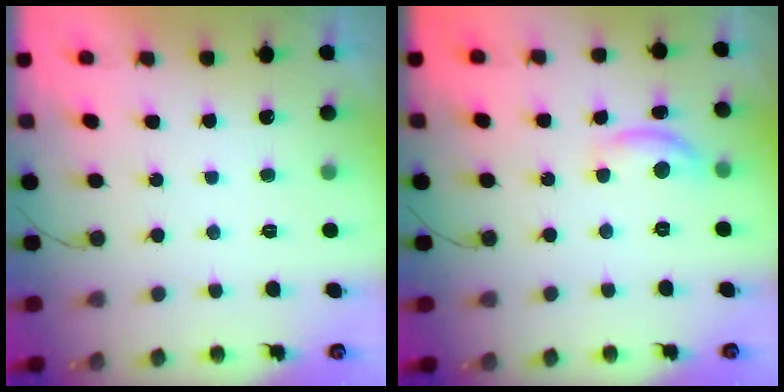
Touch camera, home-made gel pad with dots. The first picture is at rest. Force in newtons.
{"total": 8.5, "press": 8.4, "slide": 0.6}